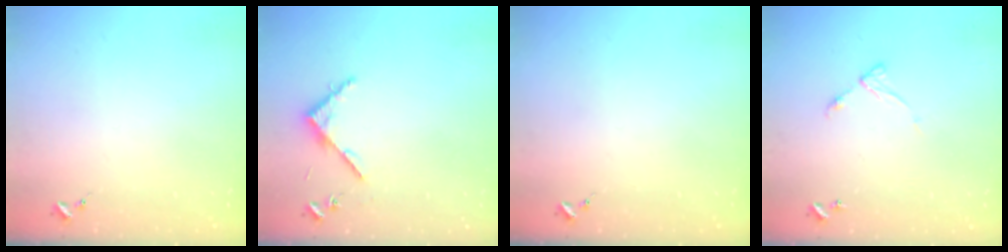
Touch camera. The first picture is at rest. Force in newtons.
{"total": 4.2, "press": 4.2, "slide": 0.4}
{"total": 0.0}
{"total": 6.5, "press": 6.5, "slide": 0.5}